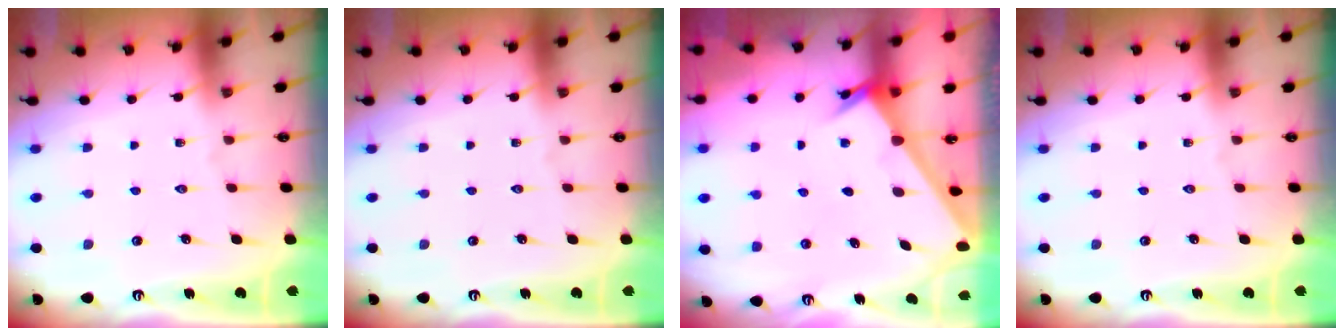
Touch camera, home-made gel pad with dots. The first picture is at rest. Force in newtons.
{"total": 0.0}
{"total": 2.3, "press": 2.3, "slide": 0.2}
{"total": 0.0}